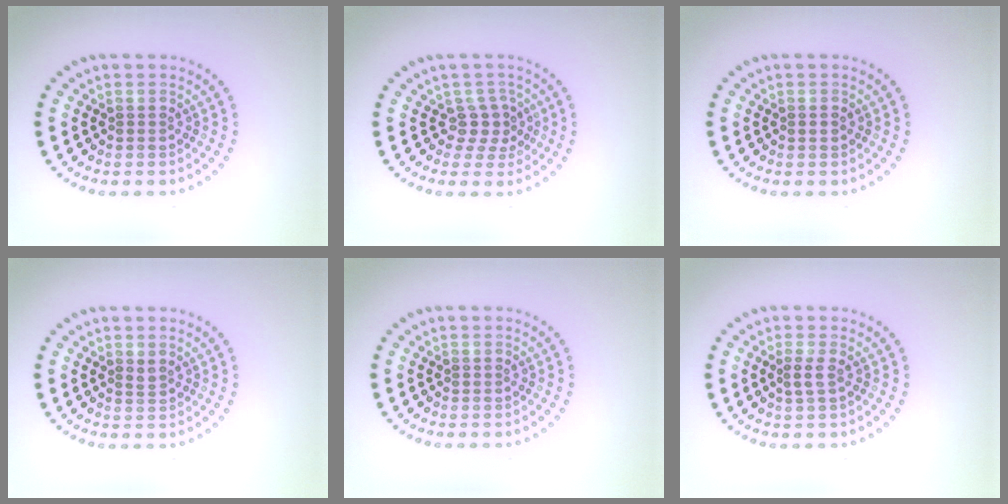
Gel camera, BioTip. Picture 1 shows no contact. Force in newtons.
{"total": 2.2, "press": 1.6, "slide": 1.4}
{"total": 0.6, "press": 0.6, "slide": 0.2}
{"total": 0.7, "press": 0.6, "slide": 0.3}
{"total": 0.0}
{"total": 1.0, "press": 0.9, "slide": 0.6}